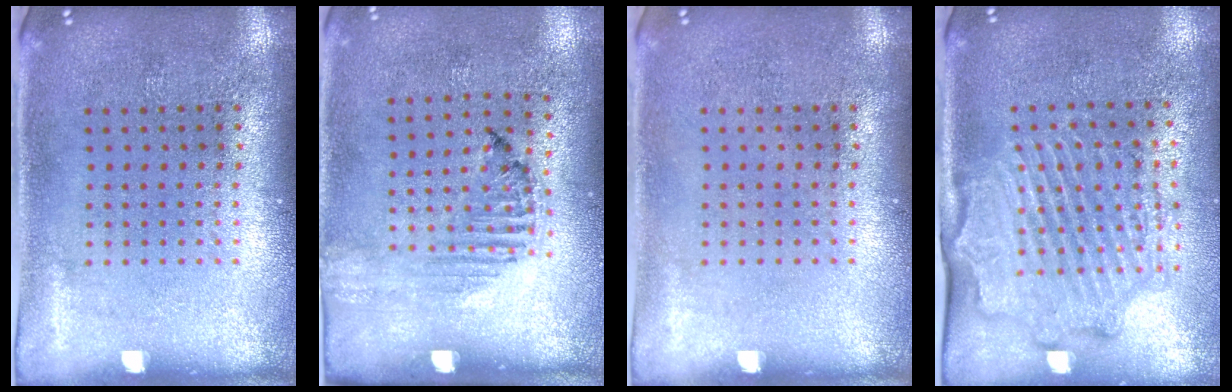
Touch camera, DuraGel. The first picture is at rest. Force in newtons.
{"total": 1.3, "press": 1.2, "slide": 0.4}
{"total": 0.0}
{"total": 2.2, "press": 2.2, "slide": 0.2}